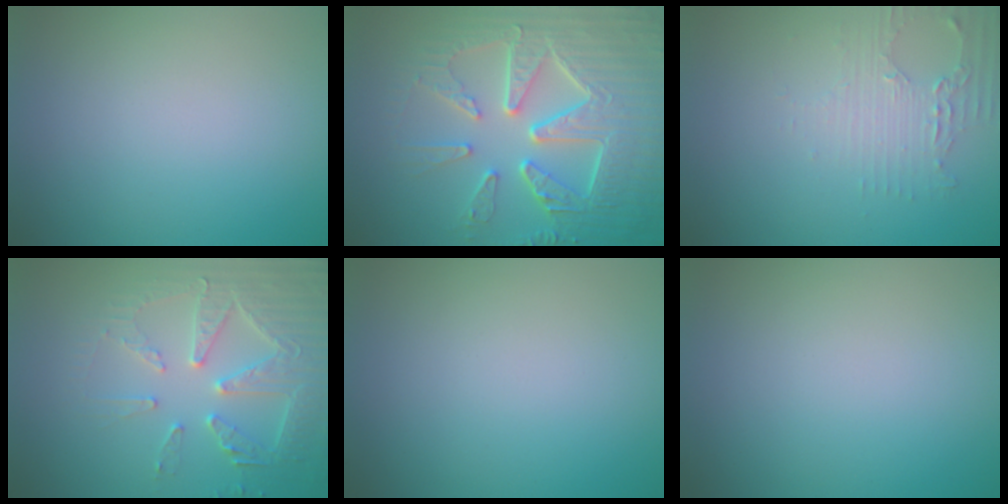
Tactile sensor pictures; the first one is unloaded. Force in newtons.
{"total": 8.9, "press": 6.5, "slide": 6.1}
{"total": 2.4, "press": 2.3, "slide": 0.9}
{"total": 4.8, "press": 4.6, "slide": 1.5}
{"total": 0.0}
{"total": 0.0}